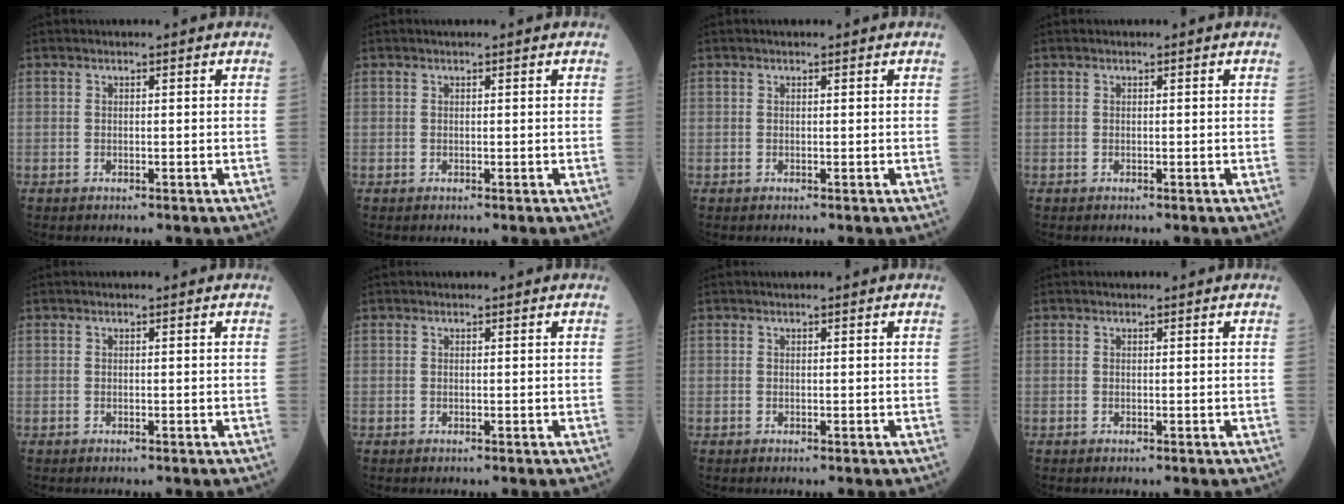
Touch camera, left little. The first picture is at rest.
{"total": 0.0}
{"total": 0.0}
{"total": 0.0}
{"total": 0.0}
{"total": 0.0}
{"total": 0.0}
{"total": 0.0}